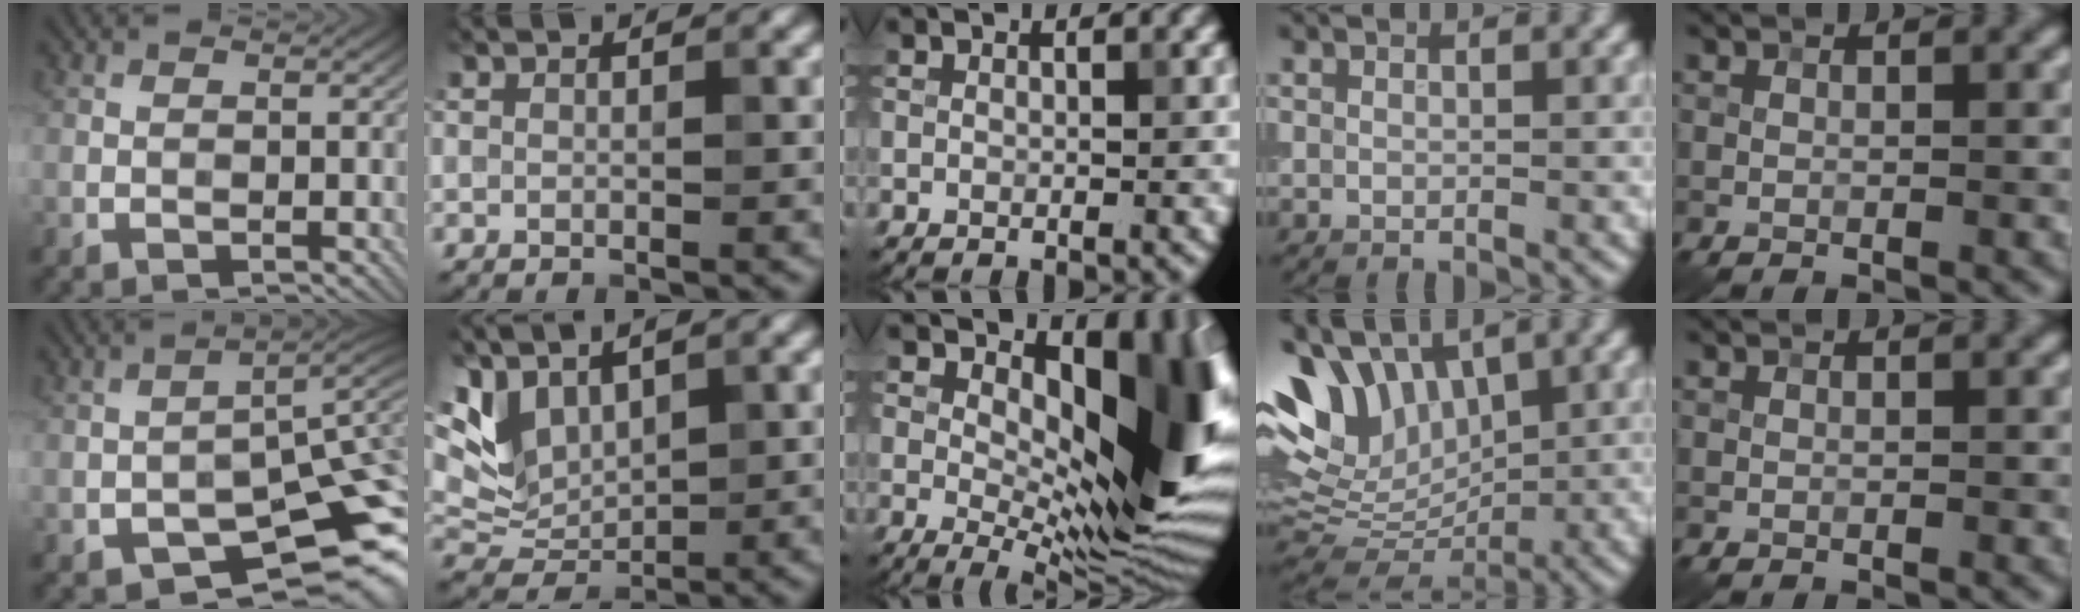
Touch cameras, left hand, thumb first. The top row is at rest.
{"thumb": {"total": 9.8, "force": [-5.3, 4.2, 7.0], "torque": [-0.098, -0.015, -0.087]}, "index": {"total": 4.3, "force": [2.4, 2.3, 2.7], "torque": [-0.065, -0.003, 0.052]}, "middle": {"total": 14.6, "force": [2.8, 7.1, 12.5], "torque": [-0.144, -0.005, 0.047]}, "ring": {"total": 9.7, "force": [4.4, 5.8, 6.5], "torque": [-0.128, 0.012, 0.077]}}